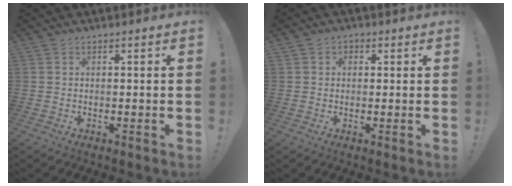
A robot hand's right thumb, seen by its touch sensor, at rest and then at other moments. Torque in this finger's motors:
{"motor_torque": [-0.45, 0.01, 0.06, -0.02, 0.09]}